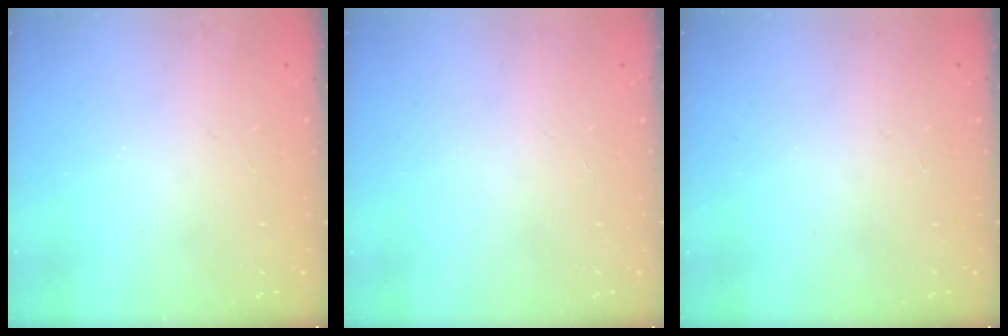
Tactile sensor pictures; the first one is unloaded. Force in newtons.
{"total": 0.0}
{"total": 0.0}